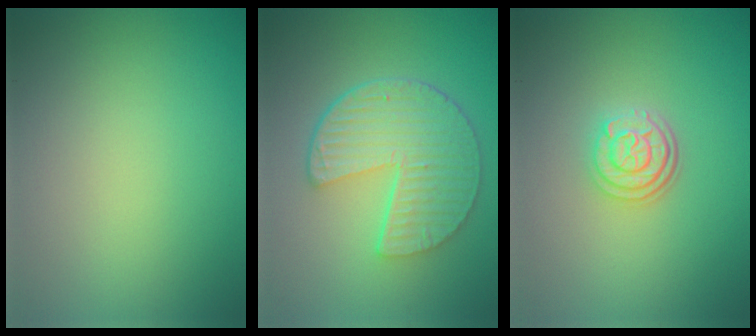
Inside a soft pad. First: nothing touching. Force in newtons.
{"total": 6.6, "press": 4.8, "slide": 4.4}
{"total": 3.0, "press": 2.4, "slide": 1.8}